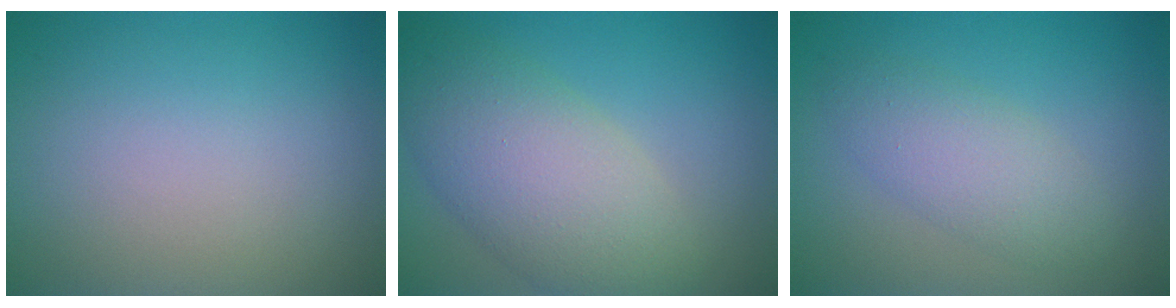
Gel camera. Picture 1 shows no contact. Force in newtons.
{"total": 7.5, "press": 7.5, "slide": 0.6}
{"total": 3.4, "press": 3.4, "slide": 0.2}